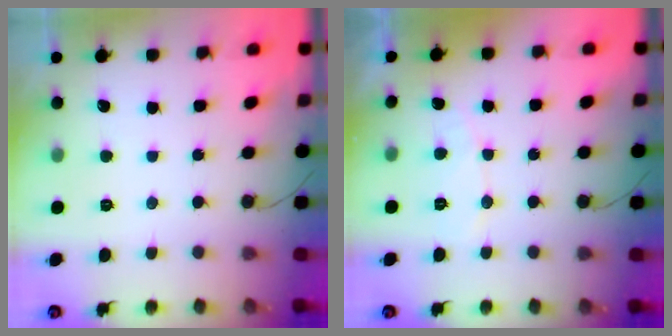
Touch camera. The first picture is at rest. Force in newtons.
{"total": 4.7, "press": 4.7, "slide": 0.3}